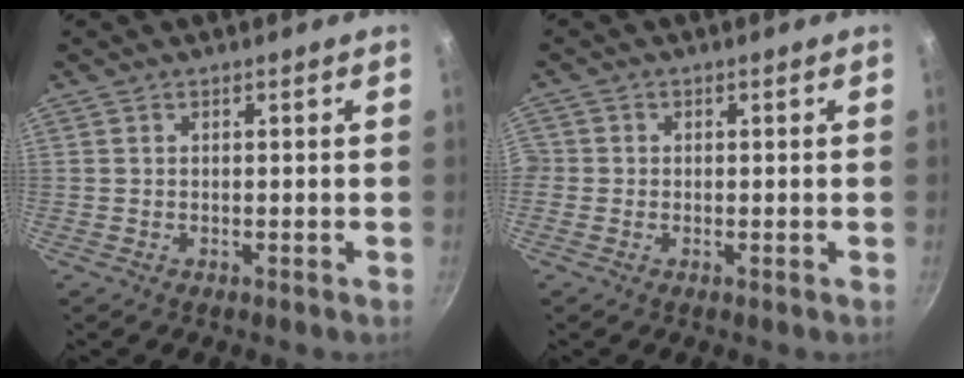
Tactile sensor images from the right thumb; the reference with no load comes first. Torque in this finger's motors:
{"motor_torque": [-0.39, 0.03, 0.56, -0.40, 0.23]}